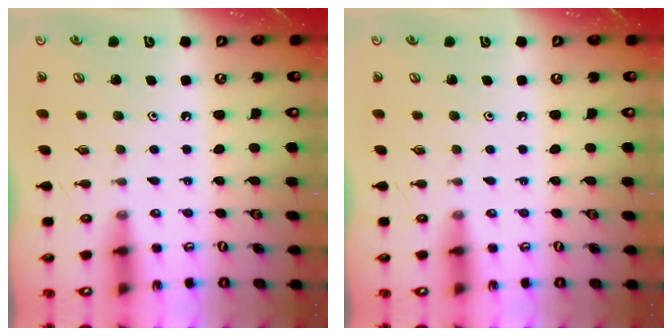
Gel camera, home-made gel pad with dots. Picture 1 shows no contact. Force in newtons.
{"total": 0.0}